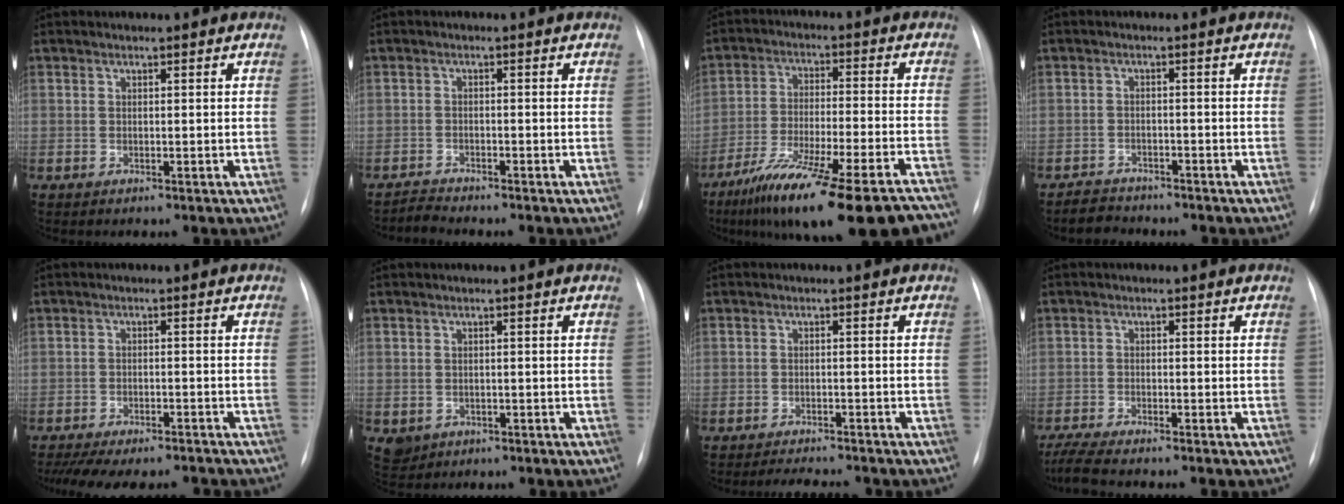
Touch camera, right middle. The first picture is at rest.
{"total": 1.8, "force": [-1.7, -0.1, -0.5], "torque": [0.010, -0.010, -0.032]}
{"total": 23.5, "force": [-18.5, 2.7, 14.3], "torque": [-0.179, -0.019, -0.282]}
{"total": 3.3, "force": [-3.0, 1.2, -0.2], "torque": [-0.003, -0.005, -0.053]}
{"total": 13.9, "force": [-12.3, 3.5, 5.4], "torque": [-0.116, -0.006, -0.165]}
{"total": 2.4, "force": [-0.9, 2.2, 0.6], "torque": [-0.009, 0.002, -0.003]}
{"total": 4.5, "force": [-4.2, 0.8, 1.5], "torque": [-0.021, -0.008, -0.061]}
{"total": 6.0, "force": [-5.3, 0.2, 2.8], "torque": [-0.052, -0.014, -0.090]}